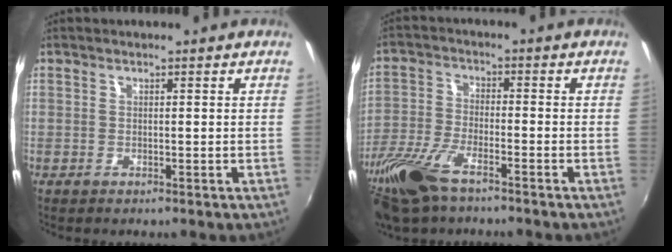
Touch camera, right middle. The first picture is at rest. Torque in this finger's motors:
{"motor_torque": [0.34, -0.33, 0.21, 0.08]}